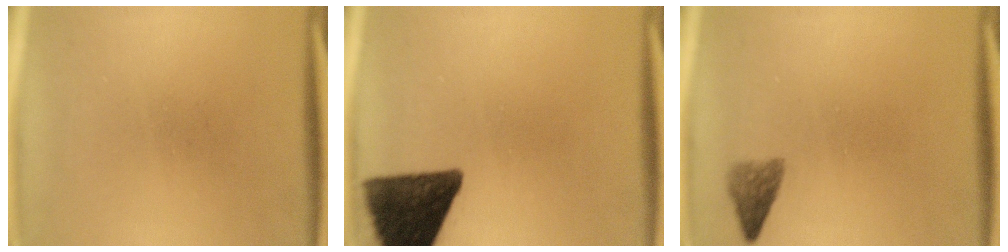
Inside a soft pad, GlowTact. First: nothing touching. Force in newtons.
{"total": 13.6}
{"total": 2.3}